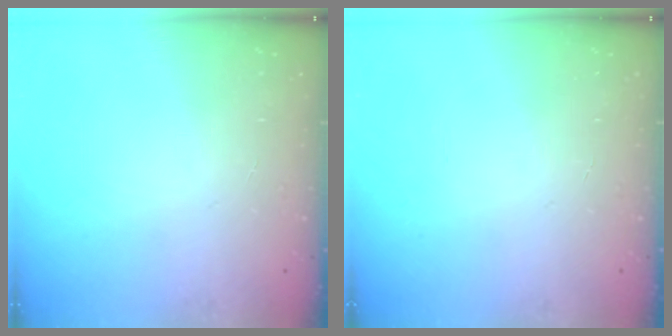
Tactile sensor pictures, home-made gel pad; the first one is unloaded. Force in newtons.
{"total": 0.0}